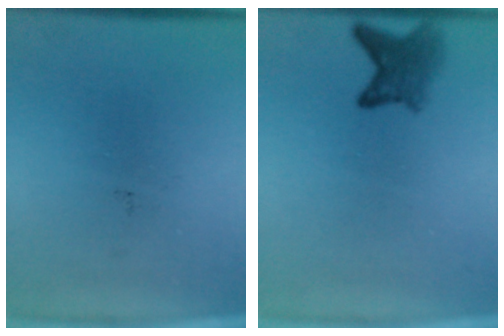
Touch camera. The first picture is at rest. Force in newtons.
{"total": 3.7}